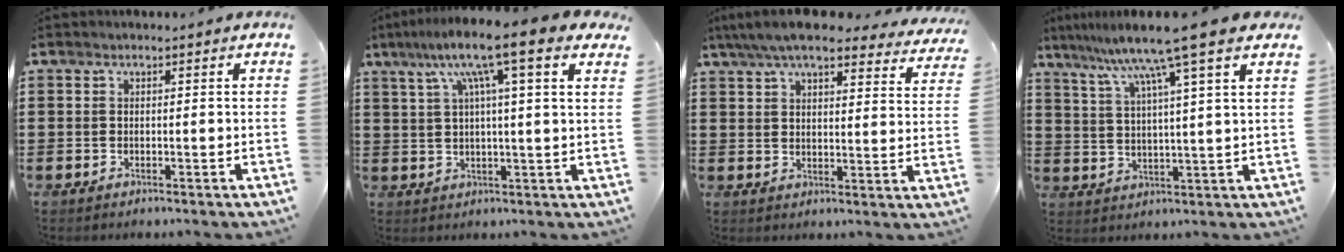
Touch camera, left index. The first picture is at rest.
{"total": 11.2, "force": [6.4, 1.2, 9.1], "torque": [-0.187, -0.007, 0.103]}
{"total": 8.0, "force": [7.0, 0.9, 3.9], "torque": [-0.098, -0.022, 0.125]}
{"total": 9.7, "force": [7.2, -0.9, 6.5], "torque": [-0.143, -0.033, 0.112]}